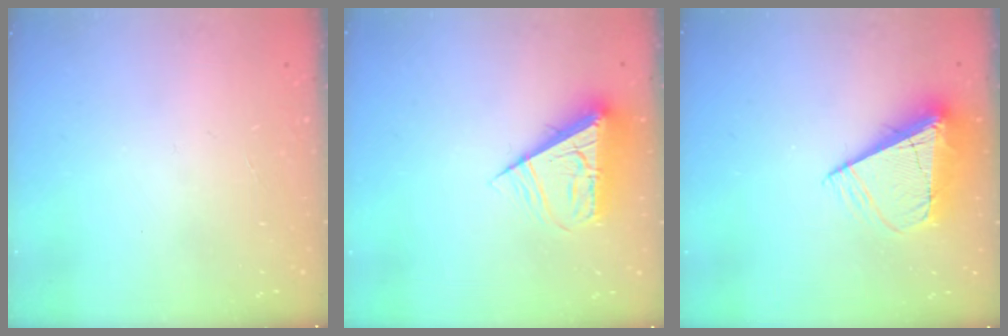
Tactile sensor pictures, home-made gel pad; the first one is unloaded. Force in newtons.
{"total": 11.8, "press": 11.7, "slide": 1.2}
{"total": 11.3, "press": 11.3, "slide": 0.8}